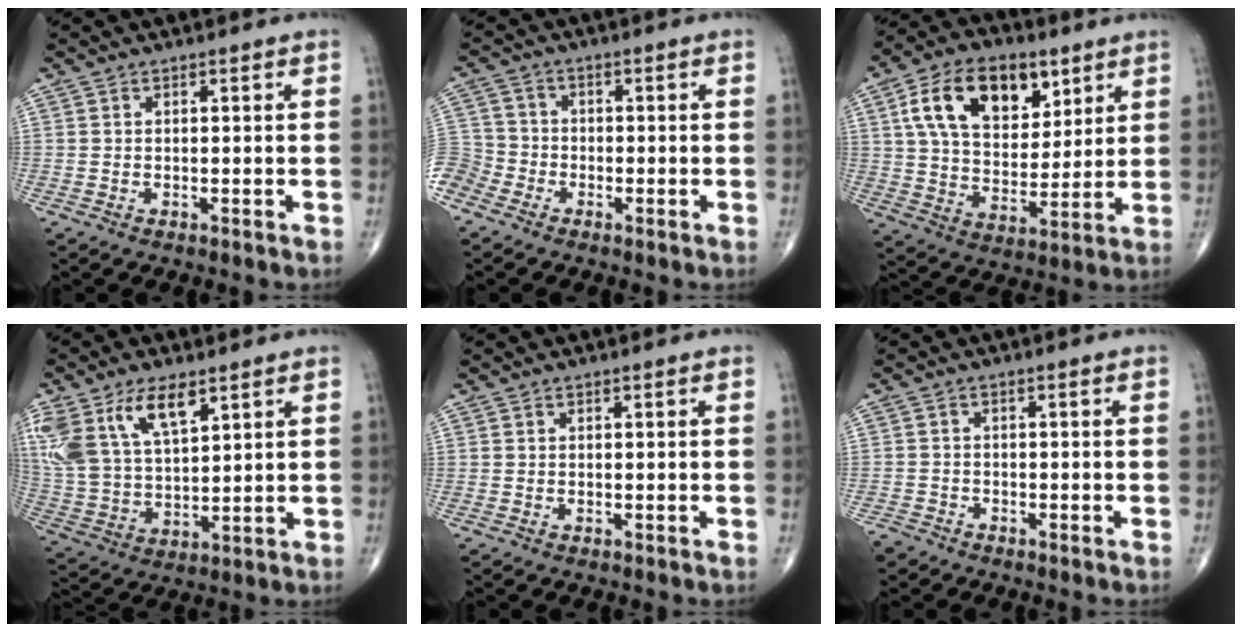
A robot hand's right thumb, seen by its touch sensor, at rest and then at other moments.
{"total": 7.5, "force": [-4.4, 5.7, 2.0], "torque": [-0.054, 0.019, -0.095]}
{"total": 18.4, "force": [7.9, 11.1, 12.4], "torque": [-0.174, -0.020, 0.139]}
{"total": 16.9, "force": [8.7, 8.6, 11.6], "torque": [-0.233, -0.022, 0.175]}
{"total": 0.0}
{"total": 2.5, "force": [-2.1, 1.5, -0.1], "torque": [-0.002, 0.003, -0.042]}